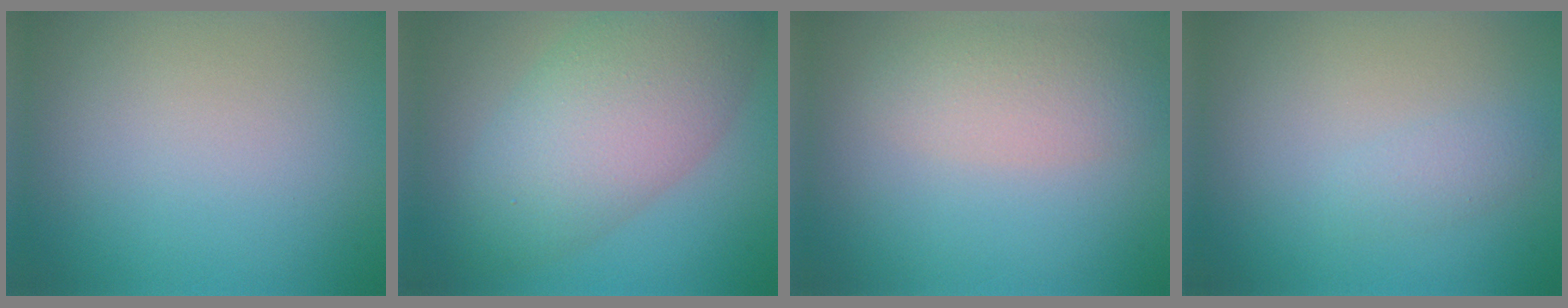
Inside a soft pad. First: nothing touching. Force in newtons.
{"total": 8.2, "press": 8.2, "slide": 0.3}
{"total": 3.1, "press": 3.1, "slide": 0.1}
{"total": 1.2, "press": 1.2, "slide": 0.0}